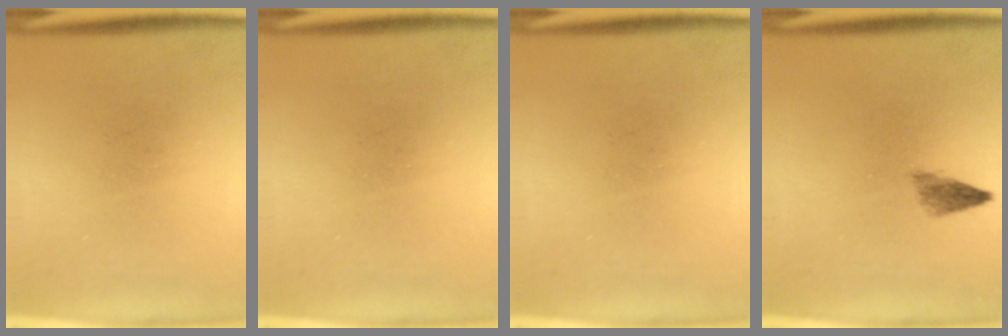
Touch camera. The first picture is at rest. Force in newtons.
{"total": 0.0}
{"total": 0.0}
{"total": 1.9}